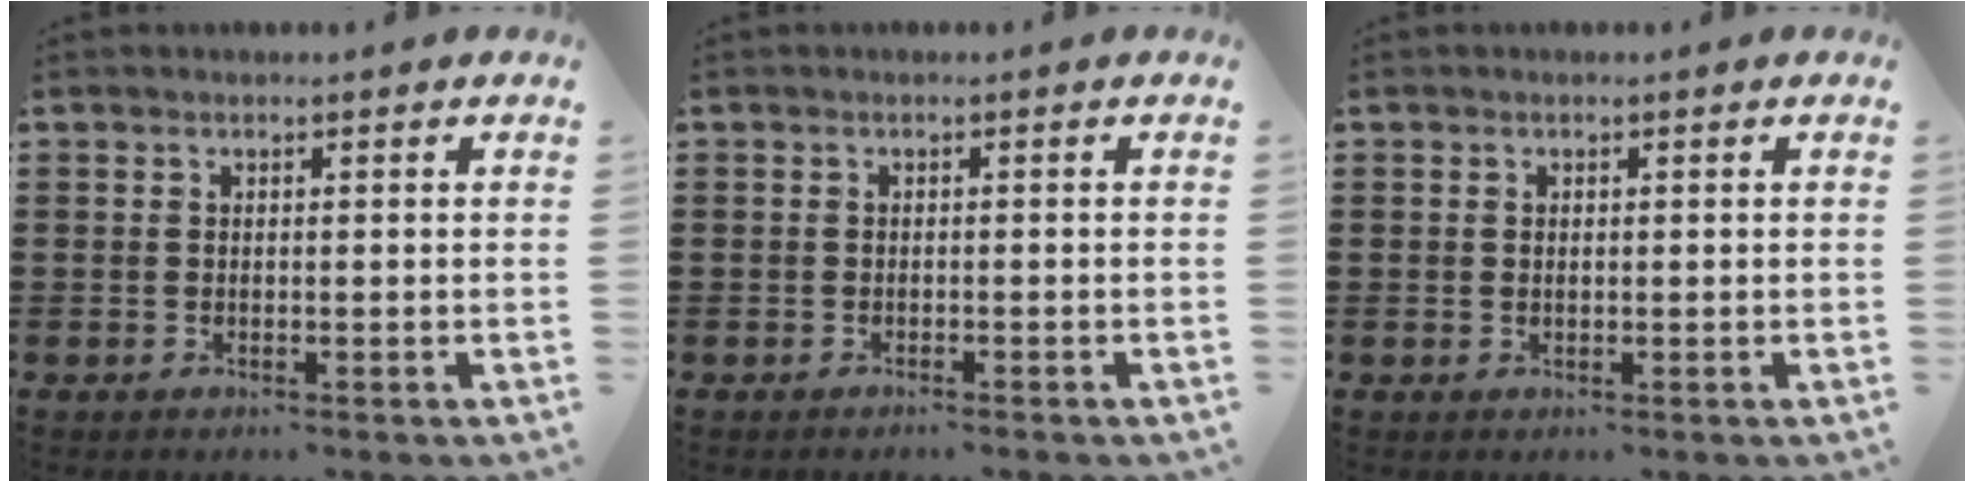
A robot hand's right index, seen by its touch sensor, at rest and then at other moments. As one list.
[{"total": 0.7, "force": [-0.7, -0.2, 0.2], "torque": [-0.006, -0.004, -0.013]}, {"total": 0.6, "force": [0.1, 0.4, 0.5], "torque": [-0.011, 0.002, 0.002]}]